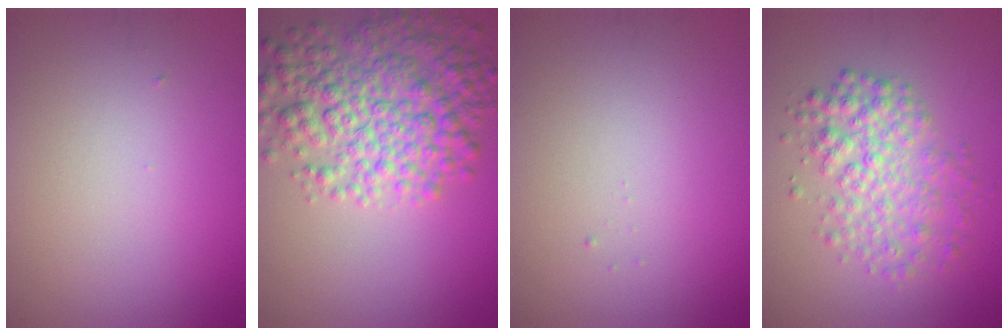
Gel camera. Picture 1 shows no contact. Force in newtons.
{"total": 7.6, "press": 7.6, "slide": 0.2}
{"total": 0.0}
{"total": 4.5, "press": 4.5, "slide": 0.1}